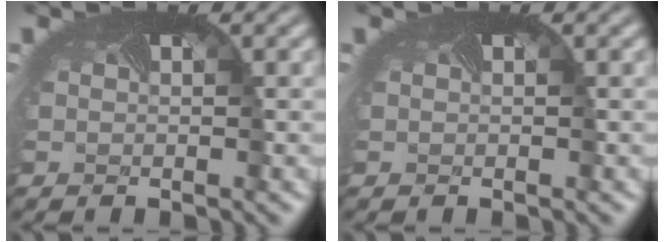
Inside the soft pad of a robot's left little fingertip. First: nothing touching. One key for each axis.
{"total": 0.0}